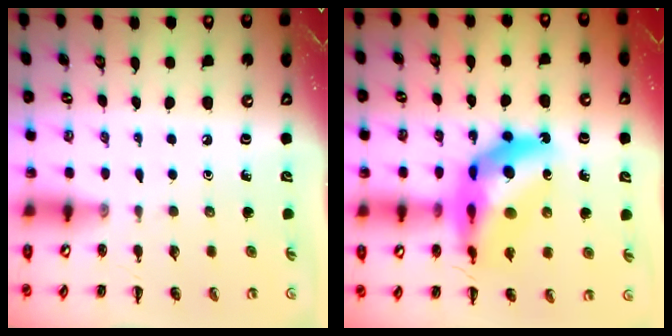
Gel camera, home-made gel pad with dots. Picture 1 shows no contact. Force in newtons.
{"total": 16.3, "press": 15.7, "slide": 4.5}